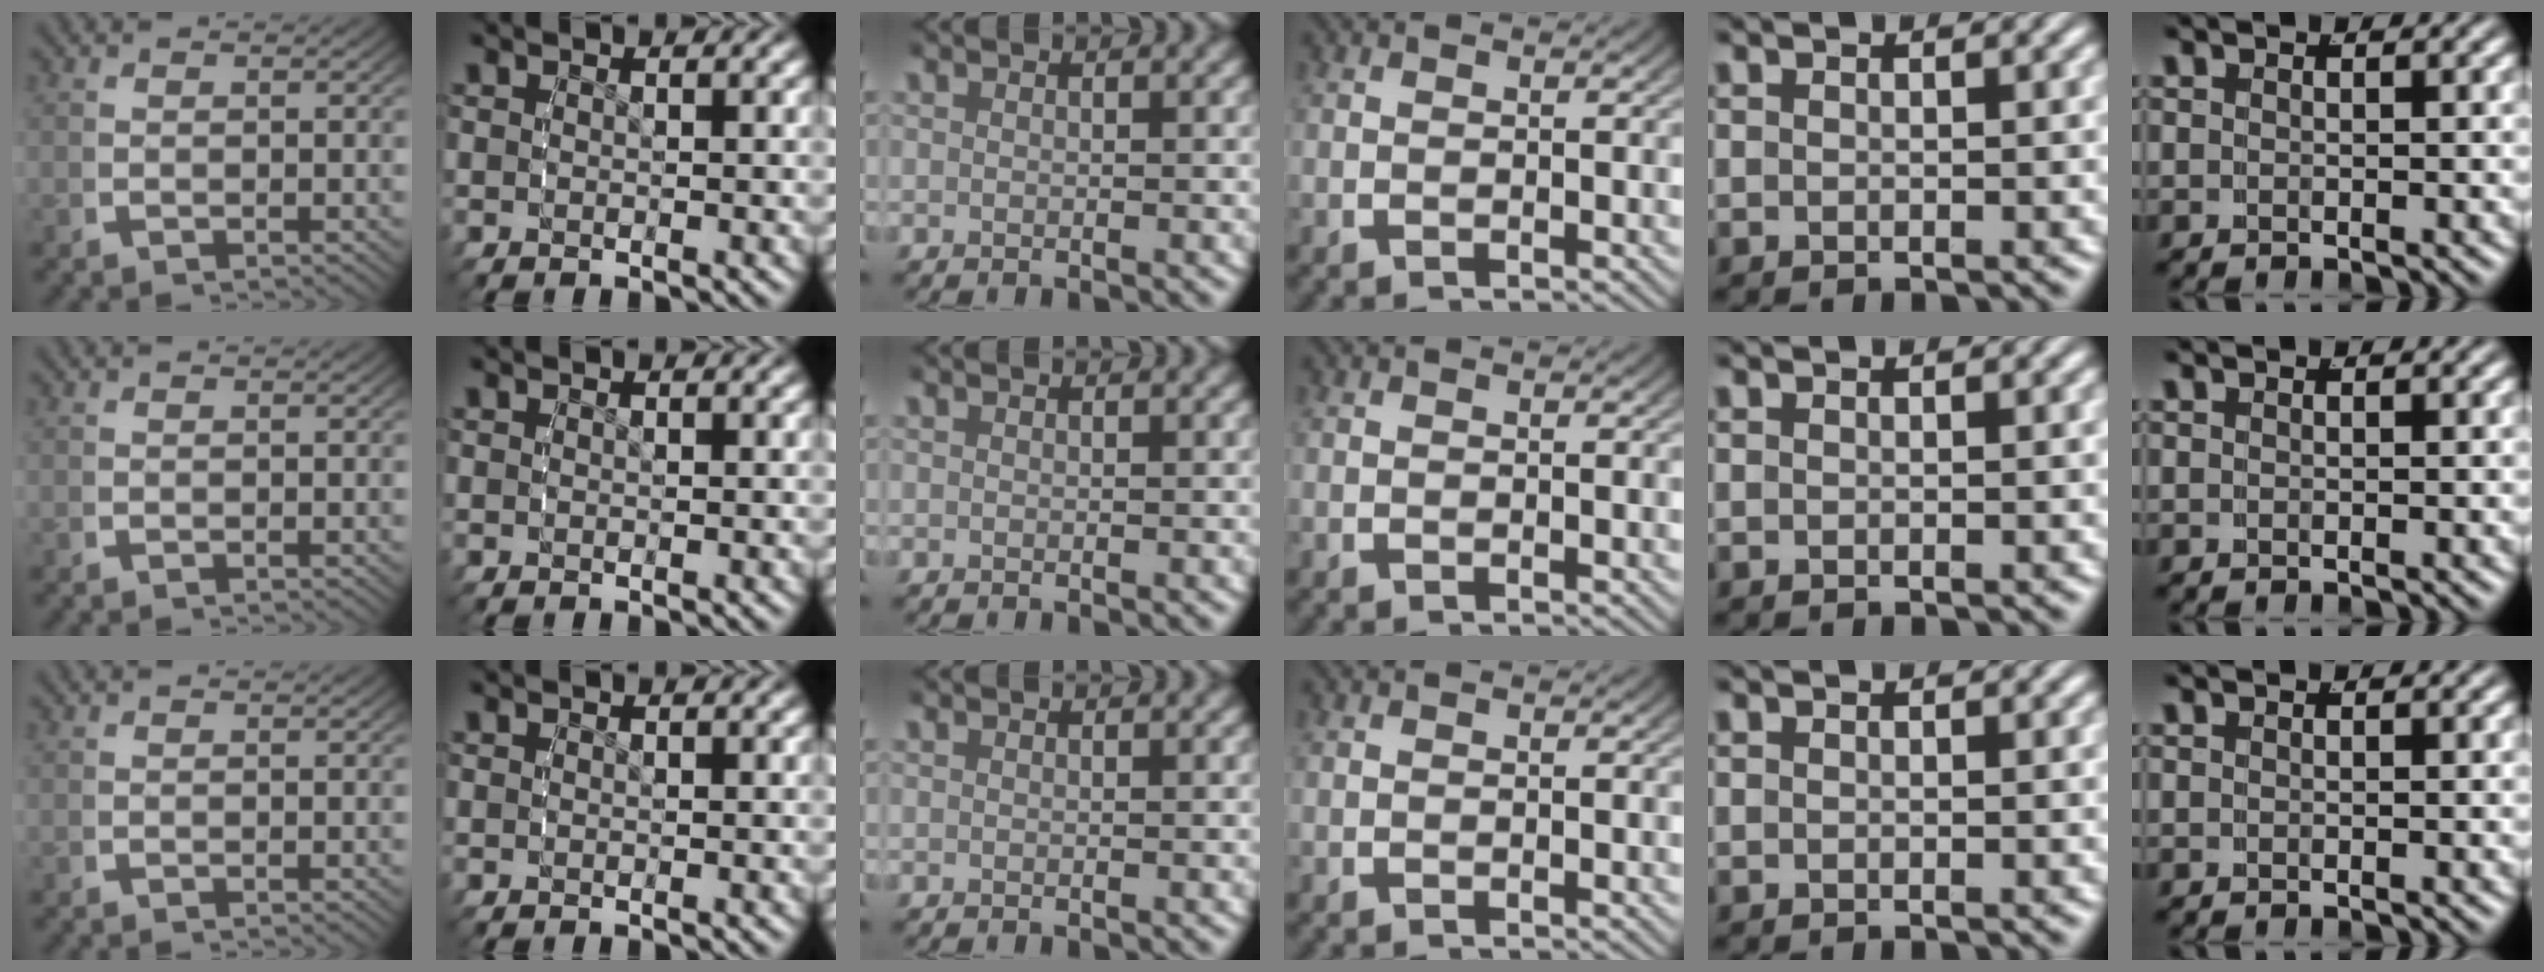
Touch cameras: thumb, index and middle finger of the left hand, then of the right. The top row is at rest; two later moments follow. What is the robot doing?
{"motion": "reach", "object": "photo album"}